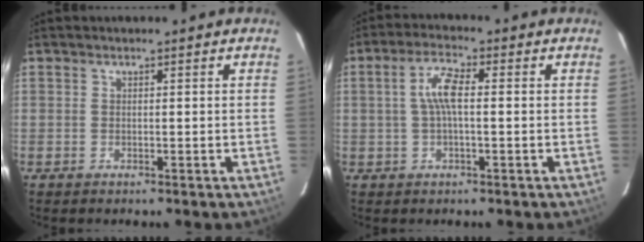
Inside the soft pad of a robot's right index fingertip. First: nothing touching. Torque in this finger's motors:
{"motor_torque": [0.37, -0.19, 0.31, 0.12]}